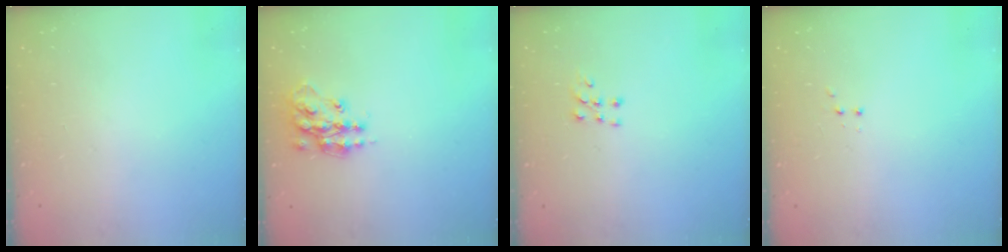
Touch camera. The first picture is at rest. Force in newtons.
{"total": 13.4, "press": 13.4, "slide": 0.9}
{"total": 5.6, "press": 5.6, "slide": 0.5}
{"total": 2.8, "press": 2.8, "slide": 0.6}